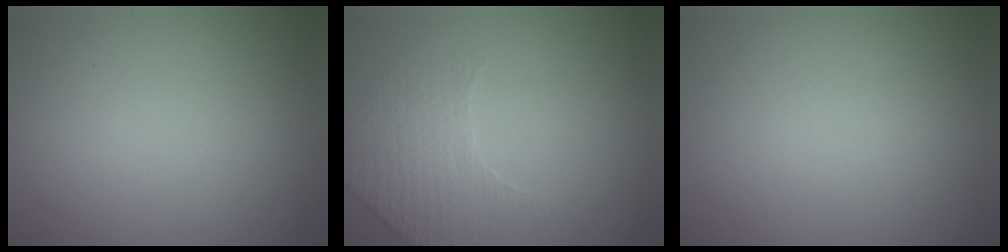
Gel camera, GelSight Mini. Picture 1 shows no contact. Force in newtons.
{"total": 2.2, "press": 2.0, "slide": 1.0}
{"total": 0.0}